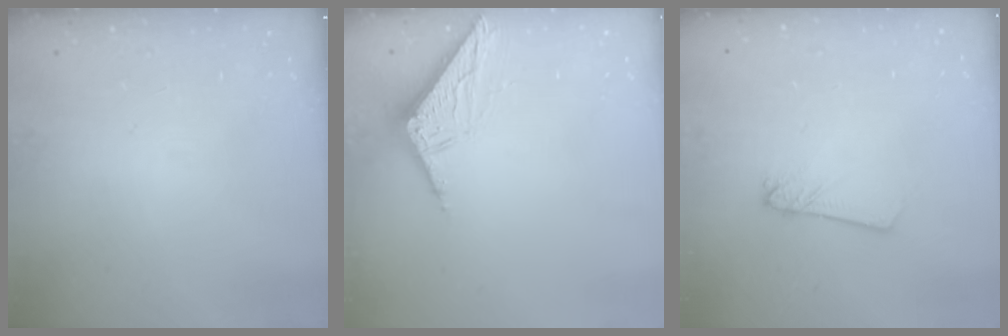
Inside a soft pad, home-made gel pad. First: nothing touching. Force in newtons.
{"total": 8.3, "press": 8.3, "slide": 0.5}
{"total": 2.2, "press": 2.2, "slide": 0.1}